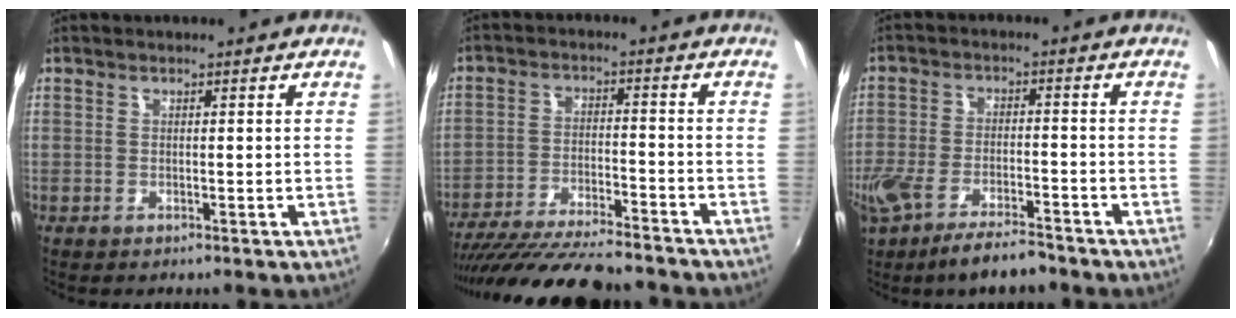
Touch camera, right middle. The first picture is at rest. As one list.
[{"total": 18.9, "force": [-16.5, 3.0, 8.7], "torque": [-0.173, -0.036, -0.260]}, {"total": 11.0, "force": [-8.2, 3.5, 6.3], "torque": [-0.147, -0.028, -0.146]}]